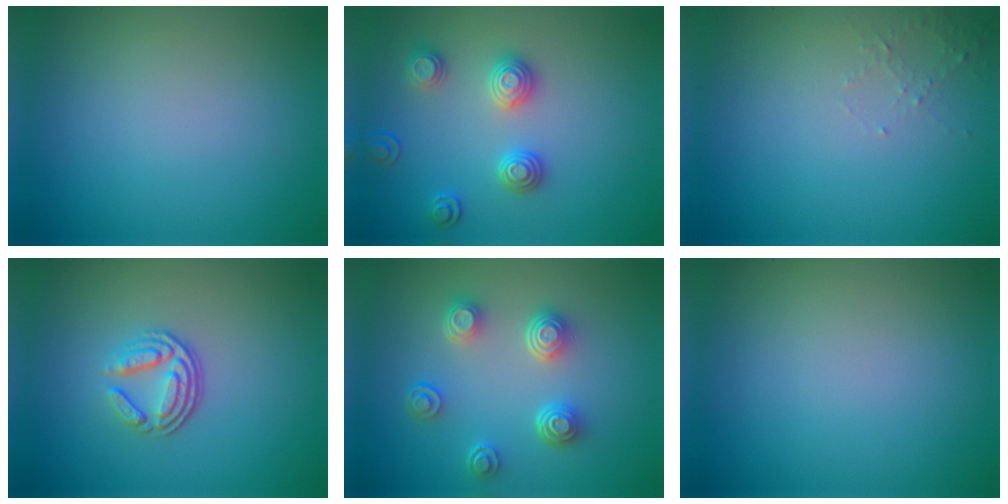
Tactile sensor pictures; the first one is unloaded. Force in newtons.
{"total": 3.0, "press": 2.9, "slide": 0.6}
{"total": 1.1, "press": 1.0, "slide": 0.4}
{"total": 3.7, "press": 2.6, "slide": 2.7}
{"total": 4.3, "press": 3.2, "slide": 2.8}
{"total": 0.0}